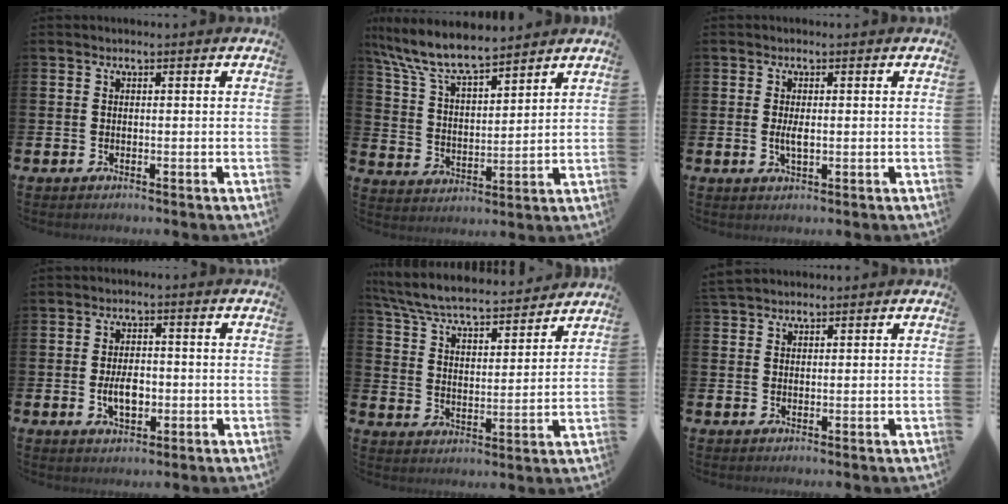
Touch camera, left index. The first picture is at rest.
{"total": 8.7, "force": [8.1, 1.5, 3.0], "torque": [-0.090, -0.046, 0.144]}
{"total": 2.3, "force": [0.0, 0.9, 2.1], "torque": [-0.036, 0.000, -0.003]}
{"total": 4.1, "force": [-0.7, 2.4, 3.2], "torque": [-0.048, 0.000, -0.015]}
{"total": 7.0, "force": [6.6, 0.9, 2.0], "torque": [-0.072, -0.050, 0.113]}
{"total": 2.3, "force": [2.2, 0.7, 0.3], "torque": [0.001, -0.005, 0.039]}